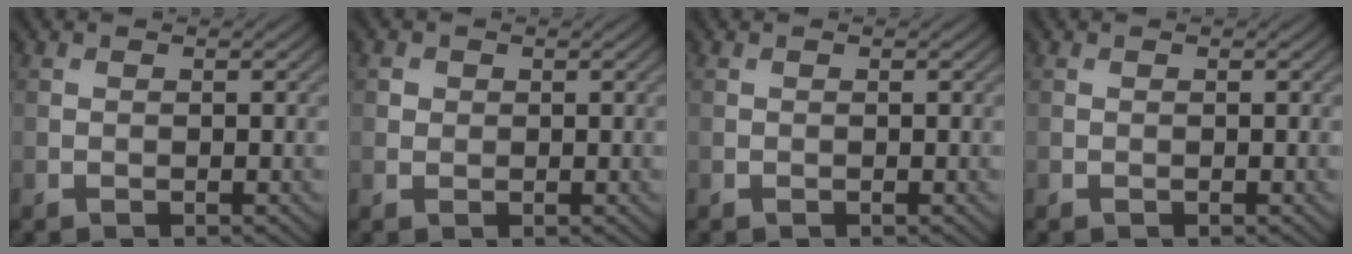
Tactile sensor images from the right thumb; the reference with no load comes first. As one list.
[{"total": 1.0, "force": [0.3, 0.9, 0.2], "torque": [-0.003, 0.000, 0.002]}, {"total": 0.0}, {"total": 0.0}]